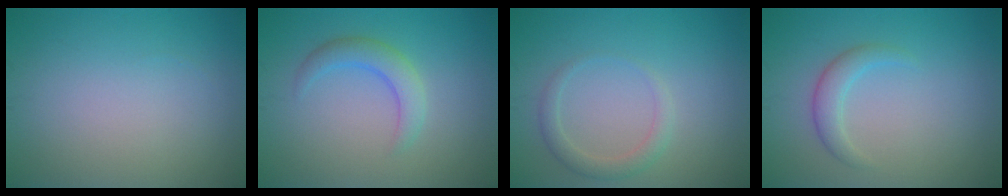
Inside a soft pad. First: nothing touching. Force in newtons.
{"total": 2.7, "press": 2.7, "slide": 0.2}
{"total": 1.9, "press": 1.9, "slide": 0.1}
{"total": 2.0, "press": 2.0, "slide": 0.1}